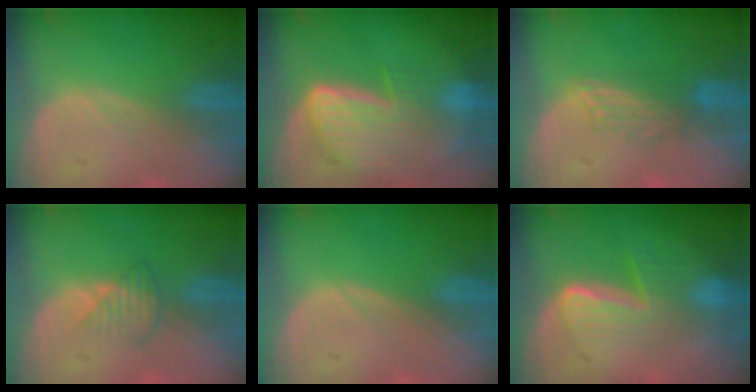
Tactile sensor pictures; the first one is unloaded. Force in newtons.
{"total": 9.2, "press": 8.0, "slide": 4.5}
{"total": 2.7, "press": 2.7, "slide": 0.4}
{"total": 2.7, "press": 2.6, "slide": 0.7}
{"total": 0.0}
{"total": 6.6, "press": 5.9, "slide": 3.0}